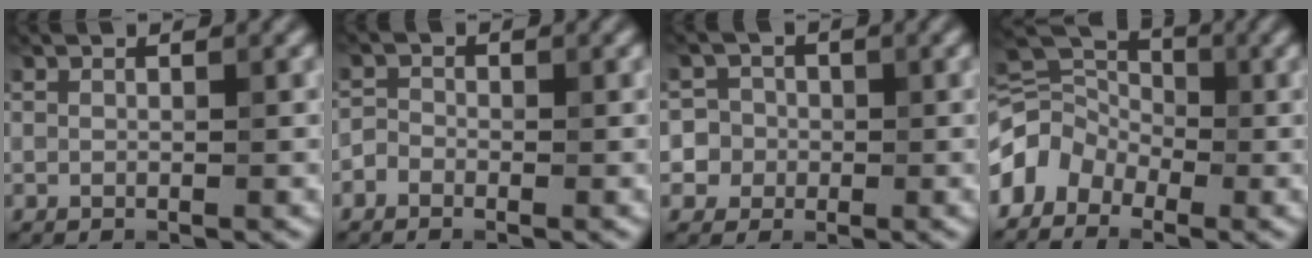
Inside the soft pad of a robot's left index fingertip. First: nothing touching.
{"total": 1.2, "force": [-0.8, 0.8, 0.3], "torque": [0.002, 0.002, -0.022]}
{"total": 5.2, "force": [-0.6, 5.0, 1.0], "torque": [0.002, 0.021, -0.033]}
{"total": 4.8, "force": [-2.8, 3.2, 2.3], "torque": [-0.041, 0.010, -0.070]}